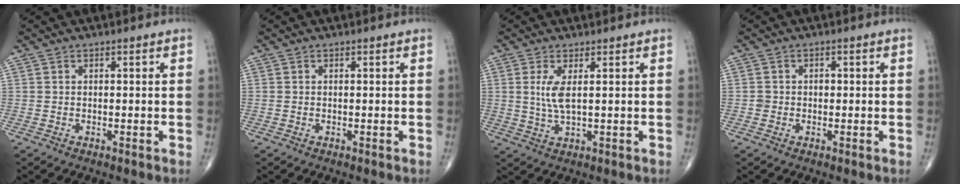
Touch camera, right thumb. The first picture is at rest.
{"total": 0.0}
{"total": 4.2, "force": [0.9, 1.1, 3.9], "torque": [-0.094, -0.010, 0.023]}
{"total": 1.5, "force": [-0.2, 1.4, 0.5], "torque": [0.000, 0.005, -0.004]}